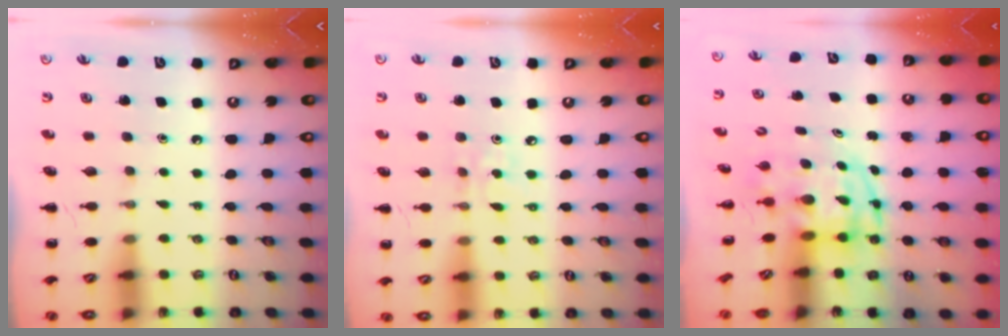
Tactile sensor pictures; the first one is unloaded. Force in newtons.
{"total": 2.6, "press": 2.5, "slide": 0.8}
{"total": 3.8, "press": 3.7, "slide": 0.7}